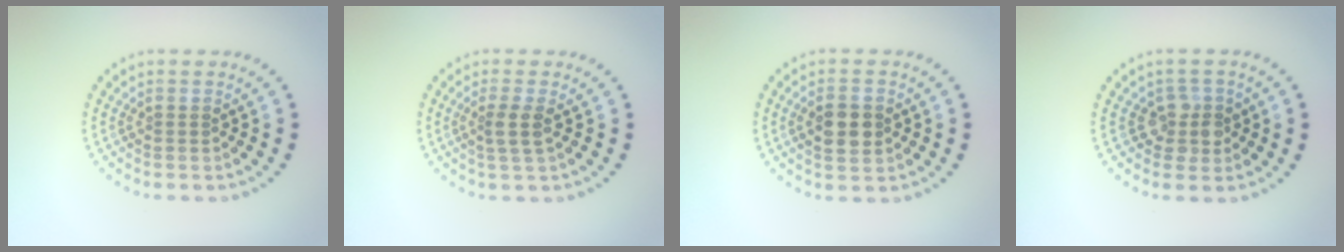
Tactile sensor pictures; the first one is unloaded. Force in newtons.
{"total": 1.7, "press": 1.4, "slide": 1.0}
{"total": 3.3, "press": 3.3, "slide": 0.1}
{"total": 2.2, "press": 2.0, "slide": 1.0}